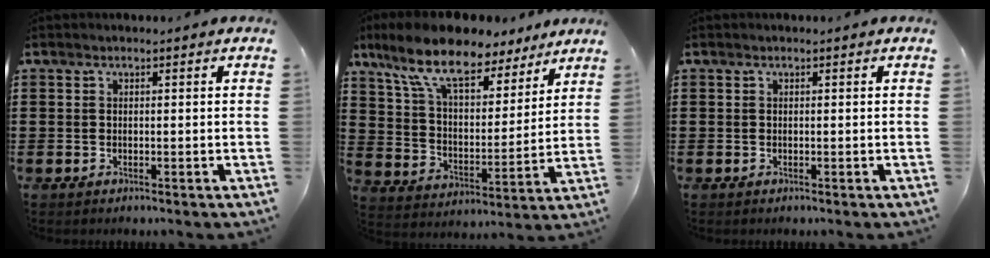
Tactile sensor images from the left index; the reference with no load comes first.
{"total": 12.0, "force": [9.5, 3.5, 6.5], "torque": [-0.162, -0.034, 0.169]}
{"total": 0.0}